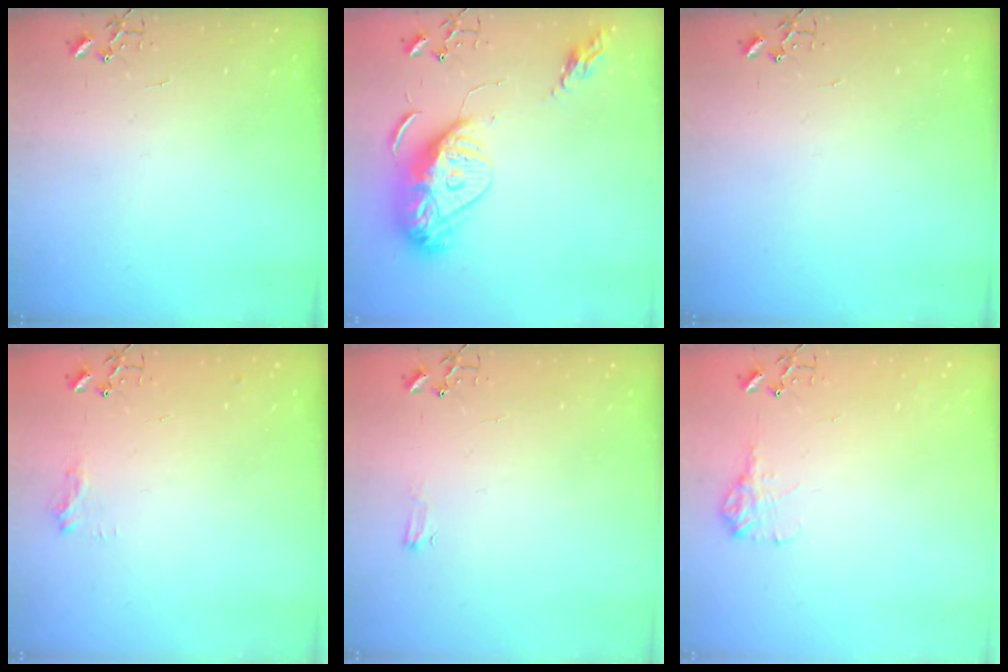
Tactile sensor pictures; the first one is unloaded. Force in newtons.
{"total": 15.7, "press": 15.6, "slide": 1.4}
{"total": 0.0}
{"total": 8.7, "press": 8.7, "slide": 0.9}
{"total": 4.1, "press": 4.1, "slide": 0.6}
{"total": 9.3, "press": 9.3, "slide": 0.3}